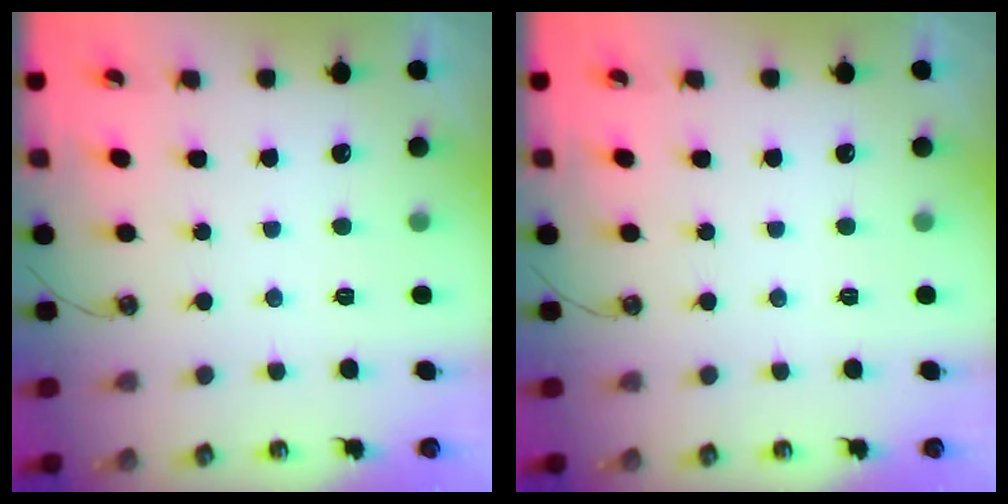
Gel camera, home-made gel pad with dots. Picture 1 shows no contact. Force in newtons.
{"total": 0.0}